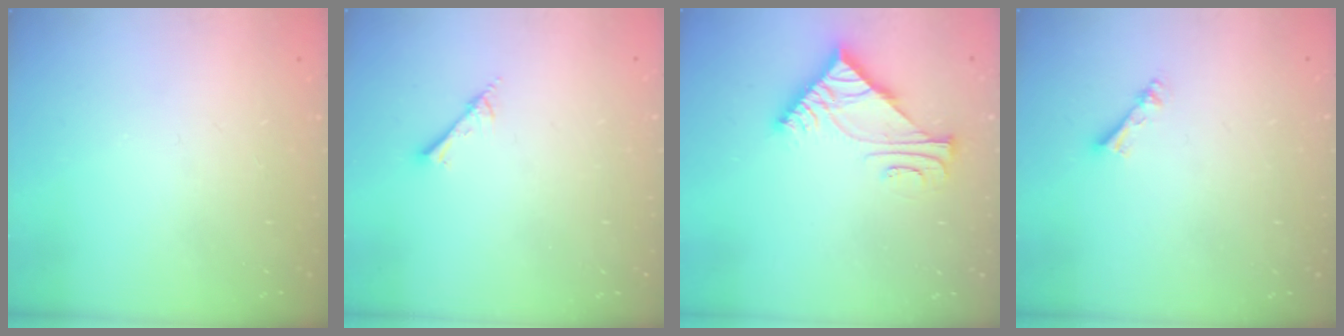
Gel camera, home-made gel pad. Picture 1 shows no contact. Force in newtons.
{"total": 2.0, "press": 2.0, "slide": 0.2}
{"total": 8.0, "press": 7.9, "slide": 0.8}
{"total": 2.4, "press": 2.4, "slide": 0.4}